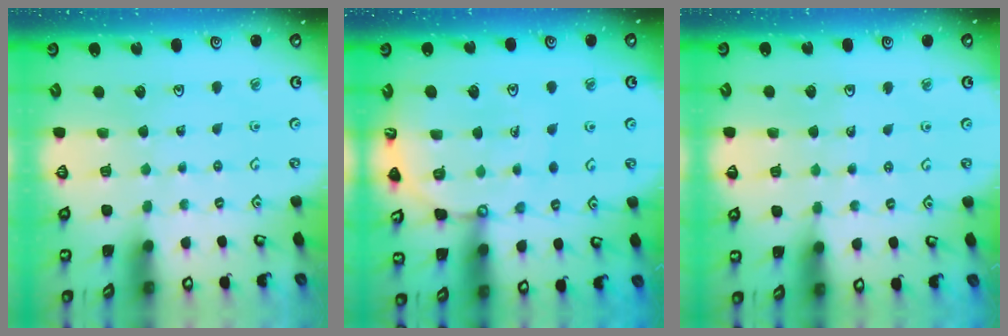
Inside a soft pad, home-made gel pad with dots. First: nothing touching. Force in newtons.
{"total": 12.6, "press": 12.4, "slide": 1.8}
{"total": 2.4, "press": 2.1, "slide": 1.2}